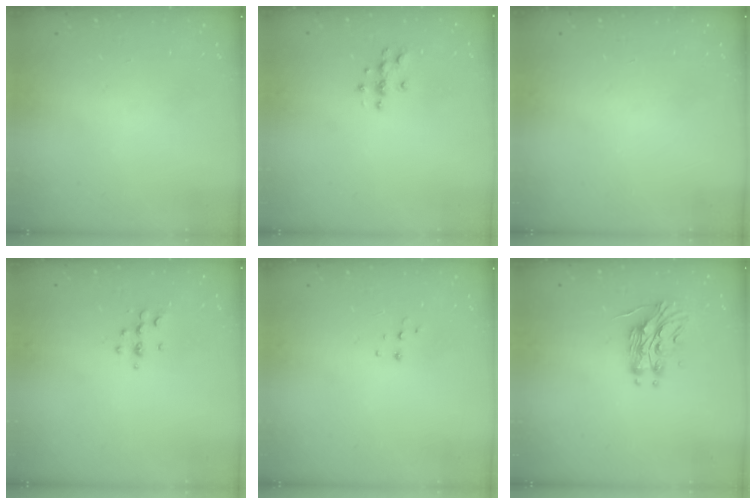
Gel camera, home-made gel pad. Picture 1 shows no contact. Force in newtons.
{"total": 3.9, "press": 3.8, "slide": 0.4}
{"total": 0.0}
{"total": 5.0, "press": 4.8, "slide": 1.4}
{"total": 3.8, "press": 3.8, "slide": 0.3}
{"total": 11.0, "press": 11.0, "slide": 0.9}